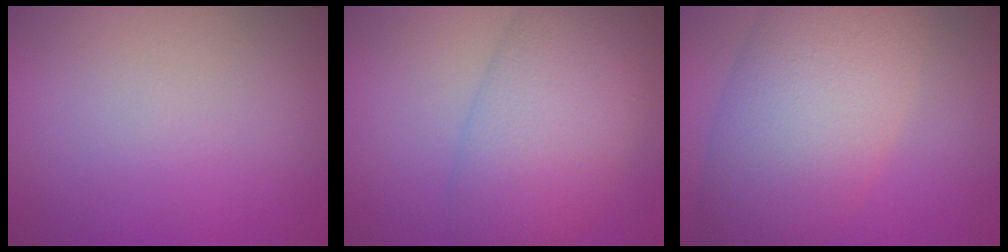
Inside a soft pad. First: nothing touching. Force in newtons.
{"total": 8.6, "press": 8.6, "slide": 0.2}
{"total": 11.1, "press": 11.1, "slide": 0.6}